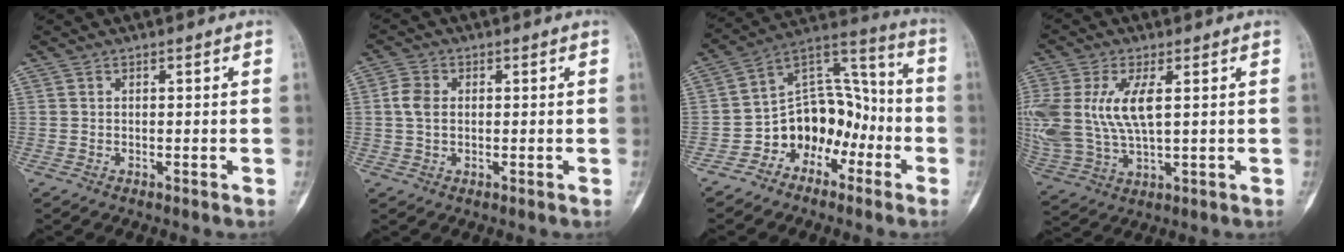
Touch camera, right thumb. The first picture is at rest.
{"total": 4.3, "force": [0.4, 3.1, 3.1], "torque": [-0.066, 0.006, 0.002]}
{"total": 13.8, "force": [-6.2, 10.2, 6.9], "torque": [-0.056, 0.100, -0.113]}
{"total": 16.0, "force": [2.7, 7.6, 13.9], "torque": [-0.330, -0.003, 0.060]}